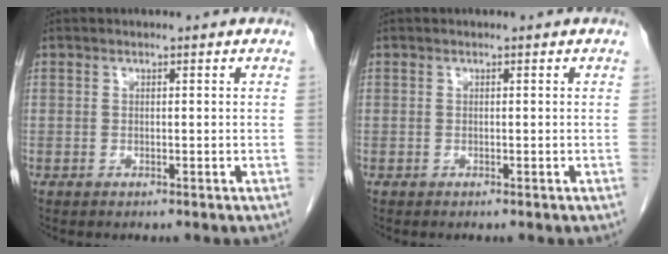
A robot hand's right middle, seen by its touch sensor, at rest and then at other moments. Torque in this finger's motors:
{"motor_torque": [0.07, -0.12, -0.04, 0.00]}